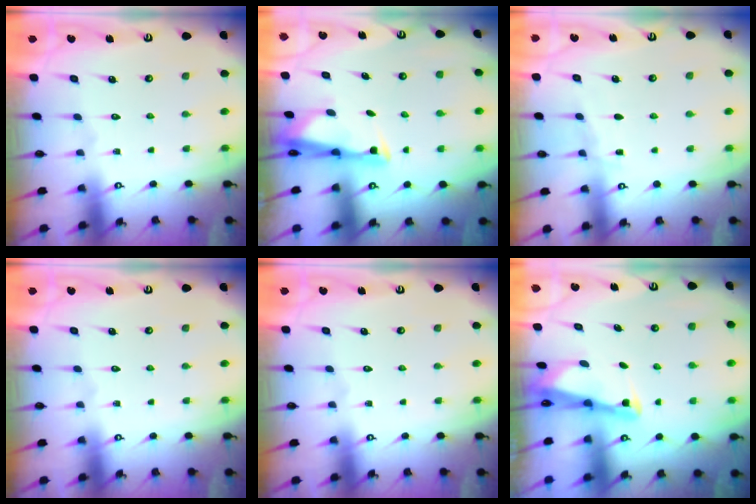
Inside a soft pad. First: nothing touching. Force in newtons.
{"total": 2.7, "press": 2.6, "slide": 0.8}
{"total": 3.5, "press": 3.5, "slide": 0.5}
{"total": 0.0}
{"total": 0.0}
{"total": 2.5, "press": 2.5, "slide": 0.2}